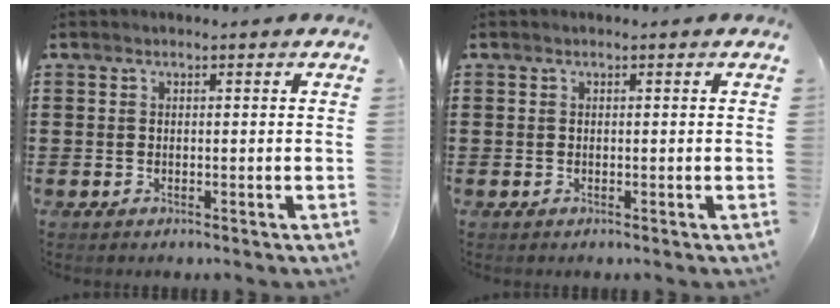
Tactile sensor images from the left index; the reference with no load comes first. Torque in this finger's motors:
{"motor_torque": [0.00, 0.00, 0.00, 0.00]}